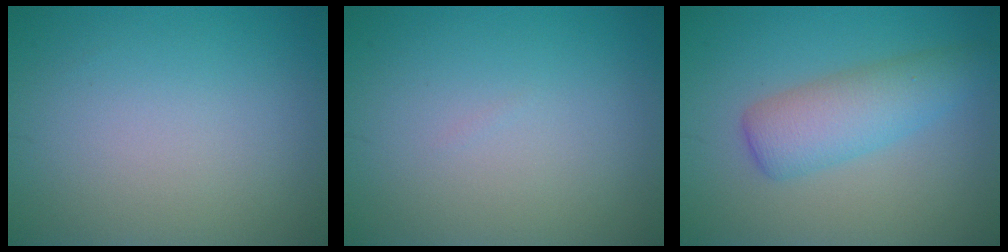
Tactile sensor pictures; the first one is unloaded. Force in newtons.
{"total": 0.0}
{"total": 4.5, "press": 4.5, "slide": 0.1}